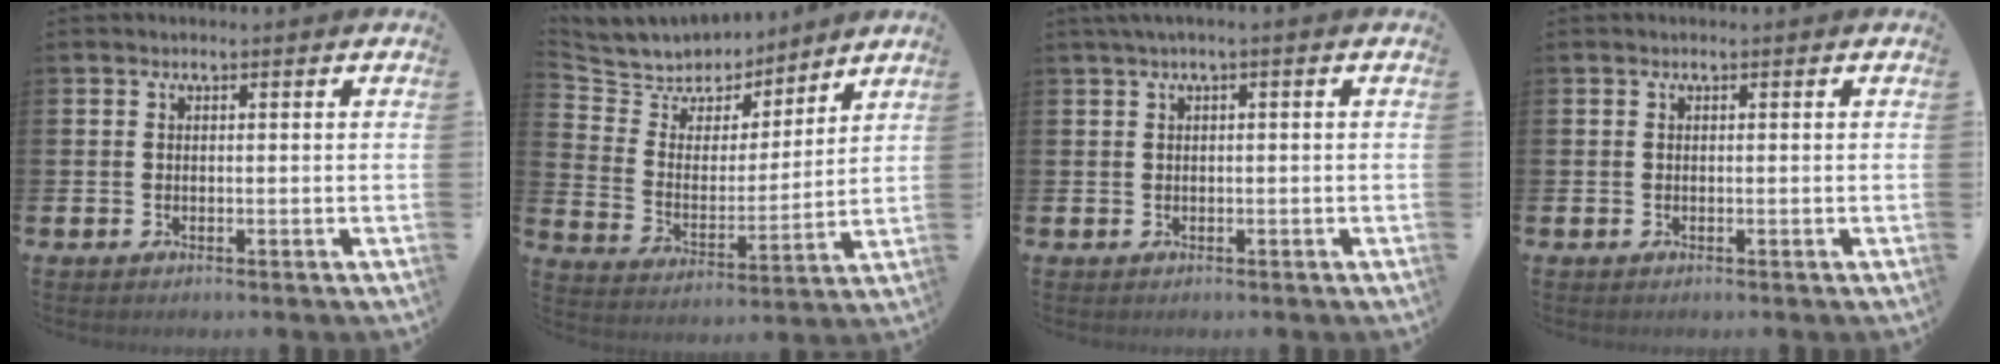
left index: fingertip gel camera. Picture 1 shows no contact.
{"total": 7.3, "force": [6.9, 2.6, -0.4], "torque": [-0.042, -0.058, 0.123]}
{"total": 1.1, "force": [0.3, 0.0, 1.1], "torque": [-0.023, 0.002, 0.005]}
{"total": 0.0}